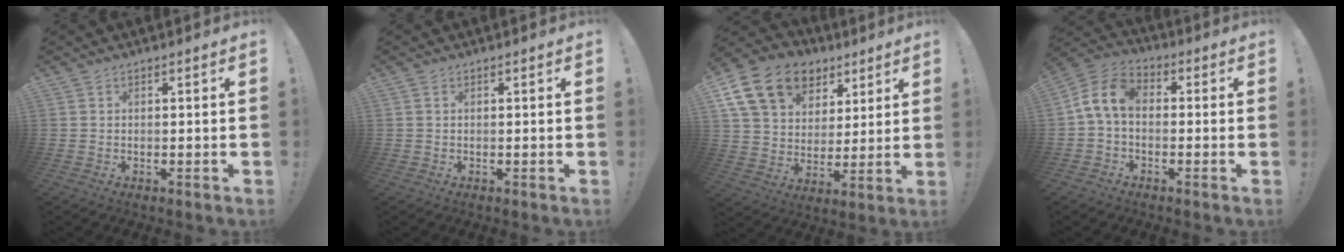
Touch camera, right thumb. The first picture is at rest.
{"total": 0.6, "force": [0.2, 0.4, 0.3], "torque": [-0.007, 0.003, 0.004]}
{"total": 19.1, "force": [10.0, 13.2, 9.4], "torque": [-0.147, -0.044, 0.194]}
{"total": 9.7, "force": [0.1, 5.9, 7.6], "torque": [-0.162, 0.017, 0.006]}